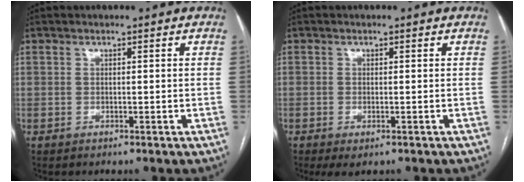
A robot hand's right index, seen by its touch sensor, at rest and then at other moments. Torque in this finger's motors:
{"motor_torque": [0.68, -0.44, 0.13, 0.03]}